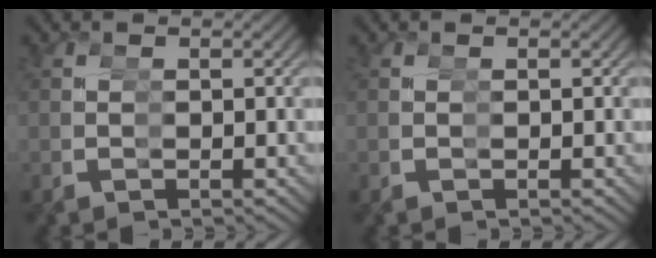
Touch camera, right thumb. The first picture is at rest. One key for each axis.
{"total": 0.0}